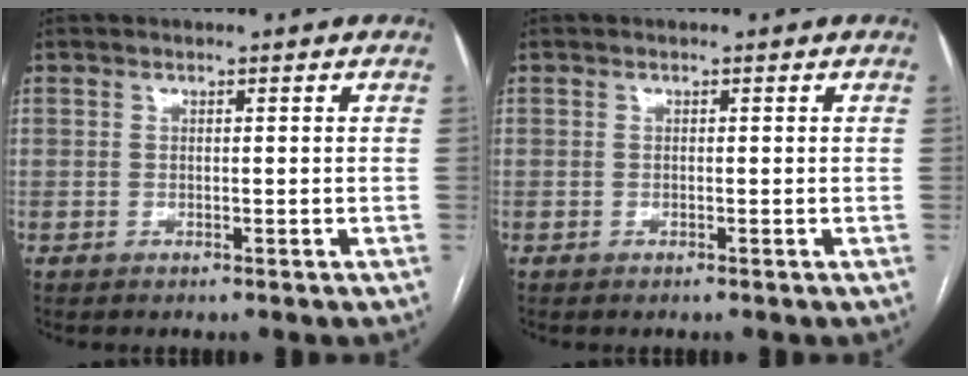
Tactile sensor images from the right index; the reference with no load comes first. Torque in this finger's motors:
{"motor_torque": [-0.01, -0.01, 0.00, -0.02]}